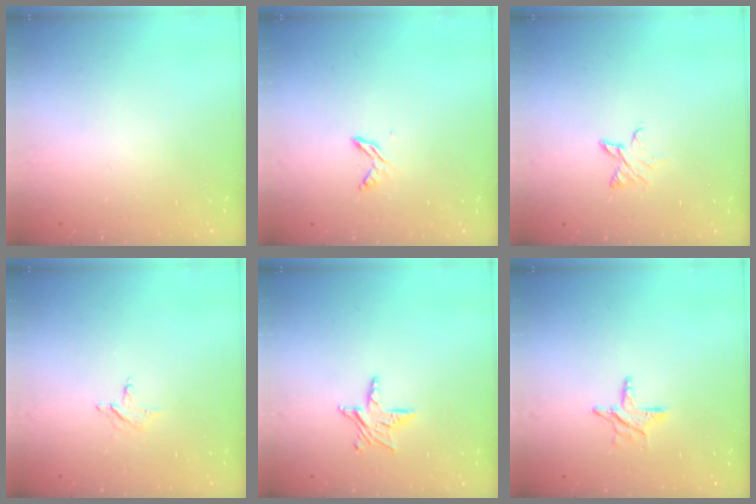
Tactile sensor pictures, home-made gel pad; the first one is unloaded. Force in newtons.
{"total": 3.9, "press": 3.8, "slide": 0.4}
{"total": 3.8, "press": 3.8, "slide": 0.3}
{"total": 2.3, "press": 2.2, "slide": 0.3}
{"total": 7.0, "press": 7.0, "slide": 0.5}
{"total": 6.6, "press": 6.5, "slide": 0.4}